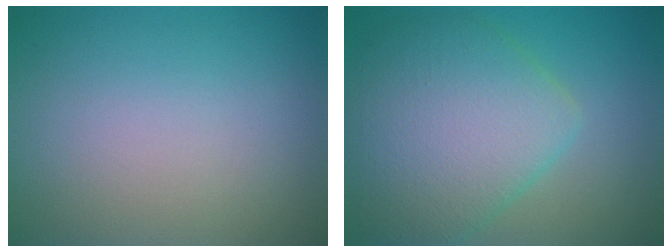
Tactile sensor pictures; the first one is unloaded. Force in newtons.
{"total": 7.7, "press": 7.7, "slide": 0.2}